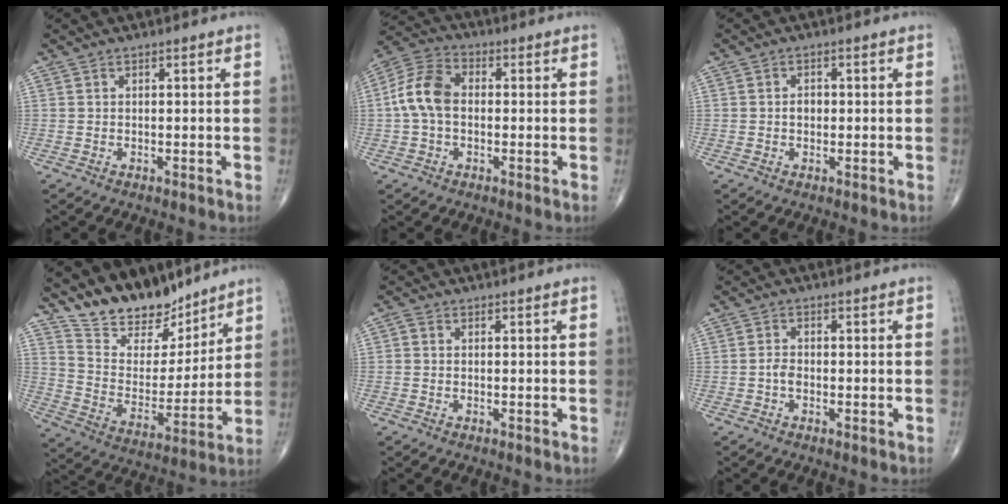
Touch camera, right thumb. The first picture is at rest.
{"total": 9.3, "force": [-0.2, 6.2, 6.9], "torque": [-0.137, 0.029, -0.015]}
{"total": 1.8, "force": [-0.1, 1.4, 1.1], "torque": [-0.011, 0.003, -0.004]}
{"total": 15.4, "force": [12.8, 6.7, 5.3], "torque": [-0.045, -0.088, 0.231]}
{"total": 0.9, "force": [0.0, 0.7, 0.4], "torque": [-0.006, 0.001, -0.004]}
{"total": 1.8, "force": [-0.6, 1.0, 1.4], "torque": [-0.025, 0.005, -0.015]}